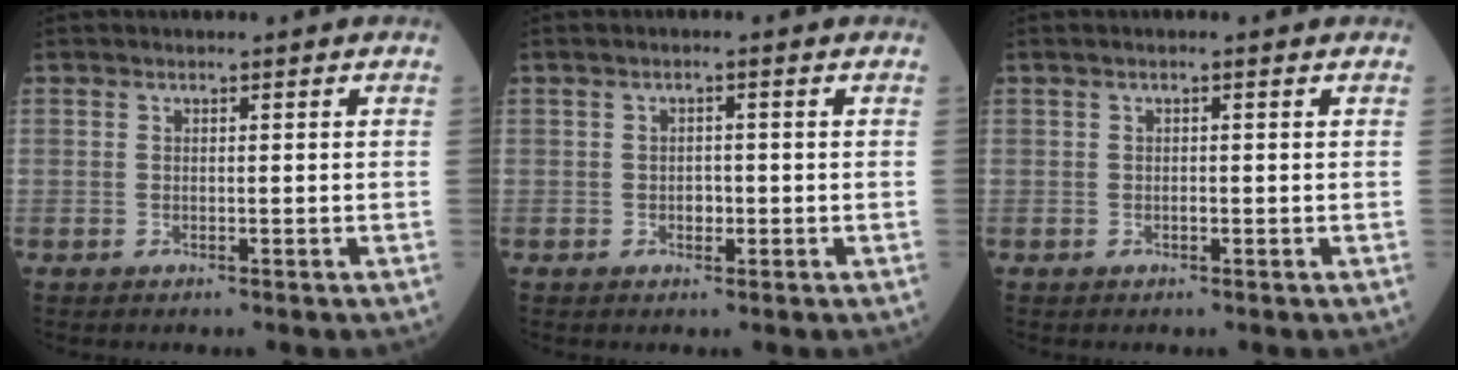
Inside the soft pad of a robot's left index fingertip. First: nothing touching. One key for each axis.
{"total": 1.5, "fx": -0.3, "fy": 0.9, "fz": 1.2, "tx": -0.019, "ty": 0.002, "tz": -0.005}
{"total": 0.7, "fx": 0.1, "fy": 0.1, "fz": 0.7, "tx": -0.015, "ty": 0.004, "tz": -0.001}